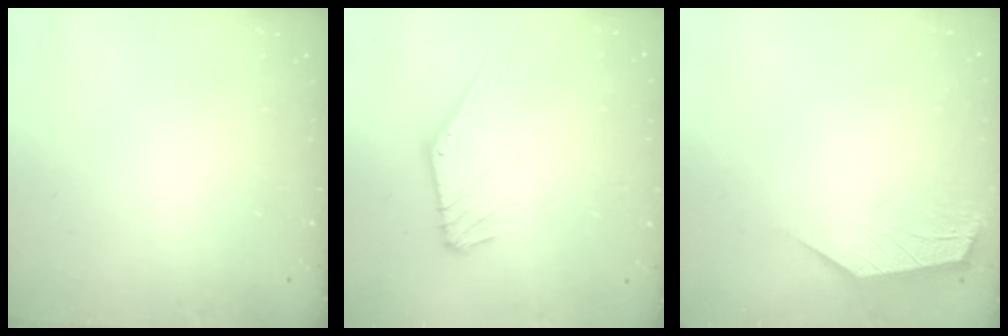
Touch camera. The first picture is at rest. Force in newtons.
{"total": 3.6, "press": 3.6, "slide": 0.2}
{"total": 2.6, "press": 2.6, "slide": 0.4}